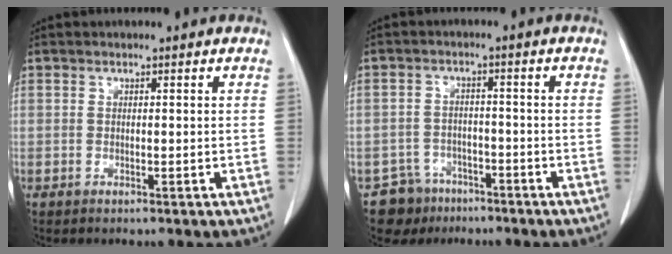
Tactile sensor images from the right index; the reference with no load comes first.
{"total": 5.4, "force": [-3.9, 3.8, -0.4], "torque": [0.008, 0.007, -0.061]}